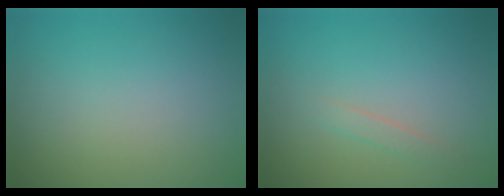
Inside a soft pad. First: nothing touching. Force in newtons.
{"total": 0.9, "press": 0.9, "slide": 0.1}